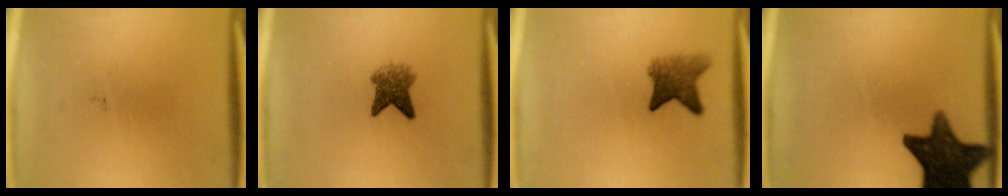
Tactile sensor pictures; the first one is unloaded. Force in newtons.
{"total": 4.2}
{"total": 4.5}
{"total": 15.1}